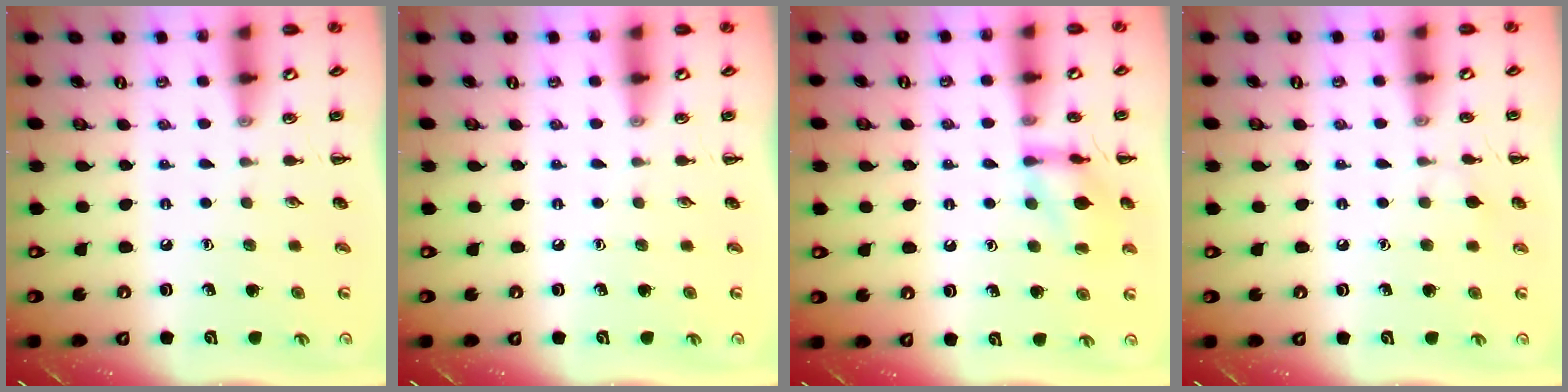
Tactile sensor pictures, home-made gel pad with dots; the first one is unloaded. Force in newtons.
{"total": 0.0}
{"total": 11.7, "press": 11.7, "slide": 0.4}
{"total": 5.2, "press": 4.9, "slide": 1.5}